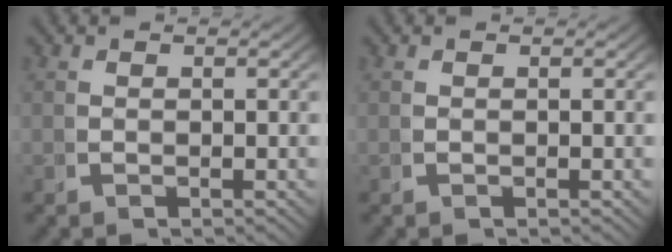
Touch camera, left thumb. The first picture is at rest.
{"total": 0.0}